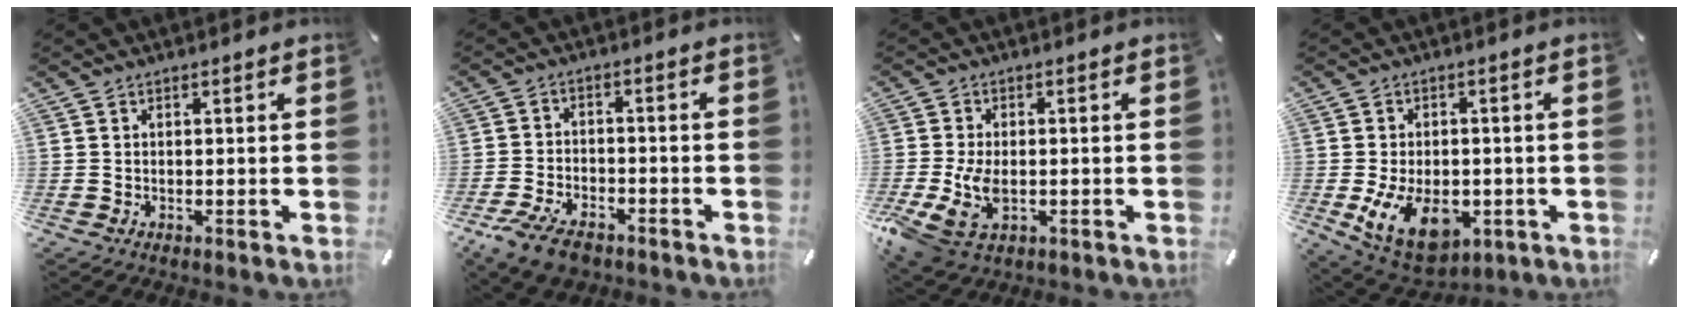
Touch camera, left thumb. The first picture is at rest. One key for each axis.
{"total": 7.8, "fx": -5.2, "fy": 3.9, "fz": 4.3, "tx": -0.094, "ty": 0.018, "tz": -0.097}
{"total": 9.5, "fx": -2.1, "fy": 6.1, "fz": 6.9, "tx": -0.153, "ty": -0.006, "tz": -0.036}
{"total": 12.9, "fx": -3.5, "fy": 8.5, "fz": 9.2, "tx": -0.163, "ty": 0.000, "tz": -0.057}